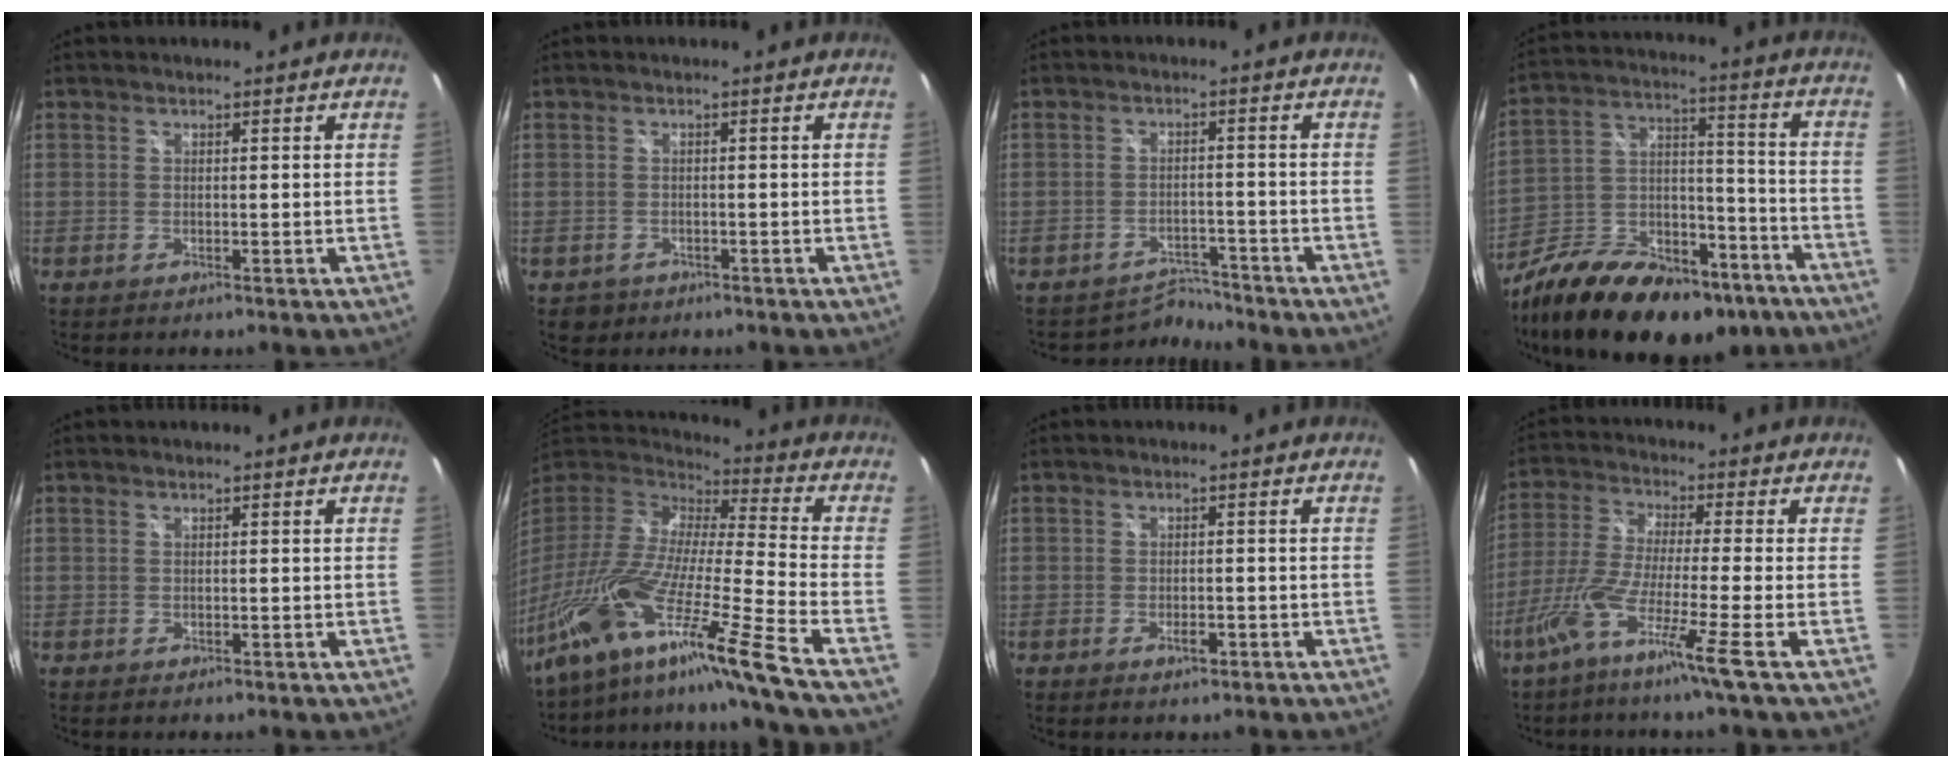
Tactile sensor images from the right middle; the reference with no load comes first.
{"total": 2.5, "force": [-1.2, 2.2, 0.6], "torque": [-0.019, -0.003, -0.013]}
{"total": 4.3, "force": [-4.1, 0.3, -1.4], "torque": [0.019, 0.011, -0.066]}
{"total": 27.9, "force": [-19.0, 13.5, 15.3], "torque": [-0.293, 0.005, -0.285]}
{"total": 0.0}
{"total": 28.5, "force": [-19.5, -0.6, 20.8], "torque": [-0.324, -0.087, -0.352]}
{"total": 2.2, "force": [-1.3, 1.1, 1.3], "torque": [-0.024, -0.003, -0.019]}
{"total": 10.2, "force": [-5.9, -1.5, 8.2], "torque": [-0.172, -0.013, -0.116]}